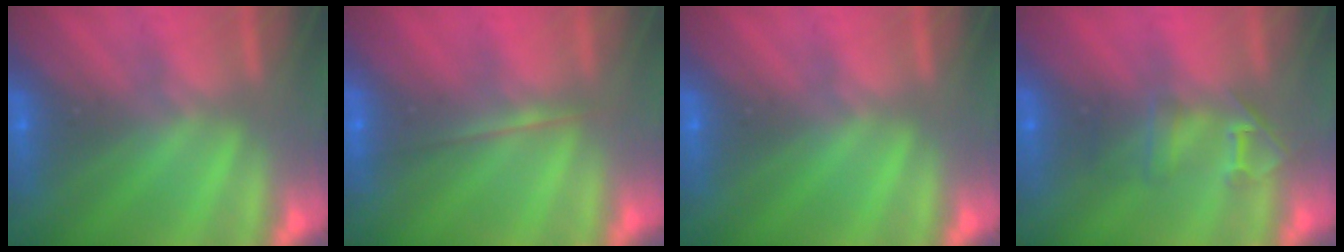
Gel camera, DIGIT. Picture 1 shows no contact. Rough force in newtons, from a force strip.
{"total": 1.8}
{"total": 0.0}
{"total": 2.4}